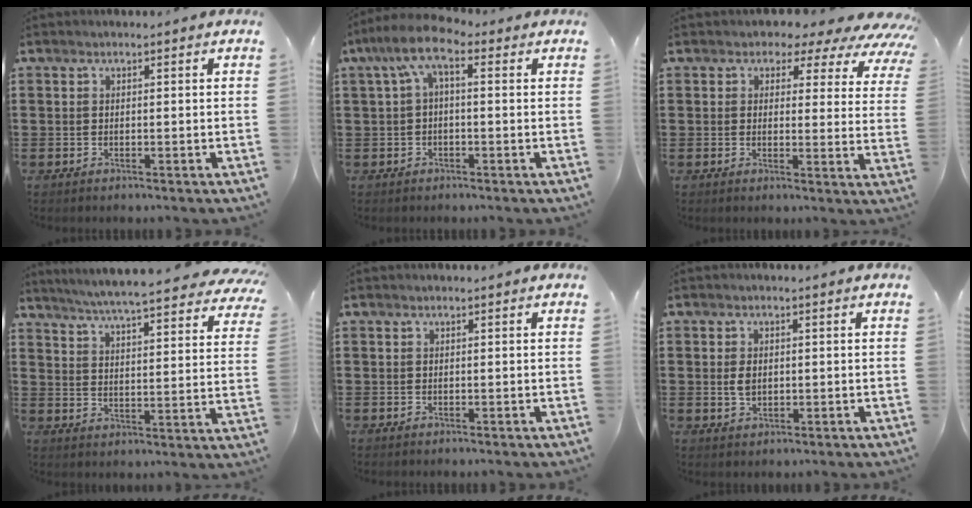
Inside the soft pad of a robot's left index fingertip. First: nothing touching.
{"total": 5.2, "force": [-0.1, 2.0, 4.8], "torque": [-0.108, -0.002, -0.010]}
{"total": 3.8, "force": [2.8, 2.2, 1.4], "torque": [-0.032, -0.017, 0.039]}
{"total": 6.2, "force": [5.7, -0.8, 2.2], "torque": [-0.067, -0.040, 0.096]}
{"total": 0.0}
{"total": 2.4, "force": [0.1, 1.5, 1.8], "torque": [-0.045, 0.002, 0.000]}